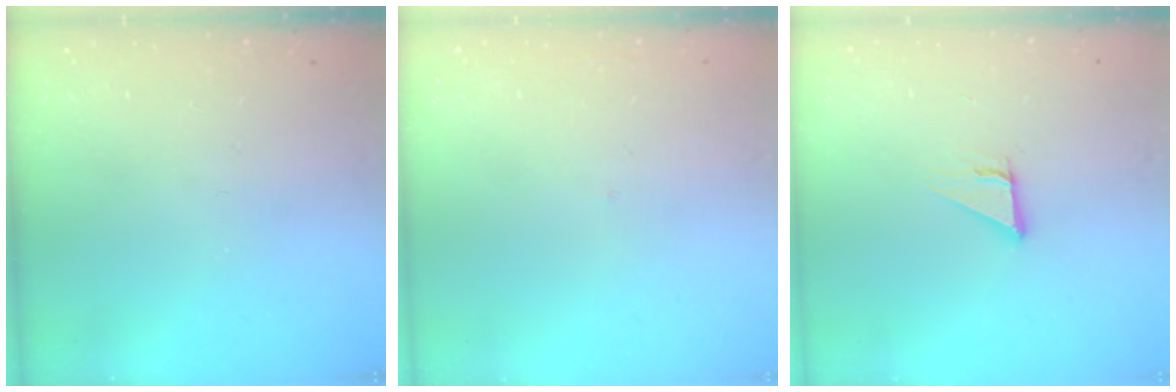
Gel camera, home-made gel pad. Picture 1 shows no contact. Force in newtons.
{"total": 1.7, "press": 1.6, "slide": 0.1}
{"total": 3.4, "press": 3.4, "slide": 0.3}